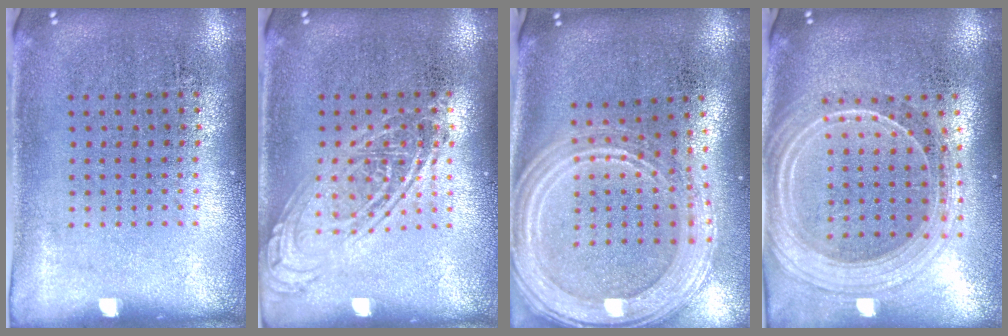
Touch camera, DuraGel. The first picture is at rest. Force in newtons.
{"total": 2.6, "press": 2.6, "slide": 0.3}
{"total": 2.7, "press": 2.3, "slide": 1.5}
{"total": 2.2, "press": 1.9, "slide": 1.0}